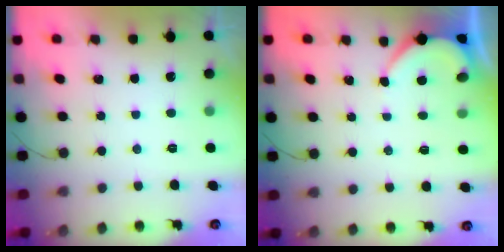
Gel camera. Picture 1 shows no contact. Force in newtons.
{"total": 2.6, "press": 2.6, "slide": 0.4}